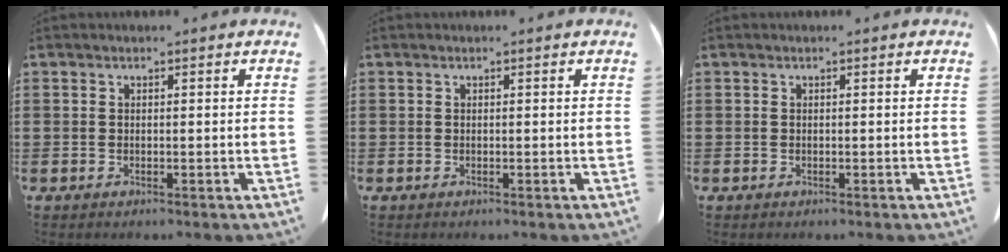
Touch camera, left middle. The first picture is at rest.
{"total": 0.0}
{"total": 0.0}